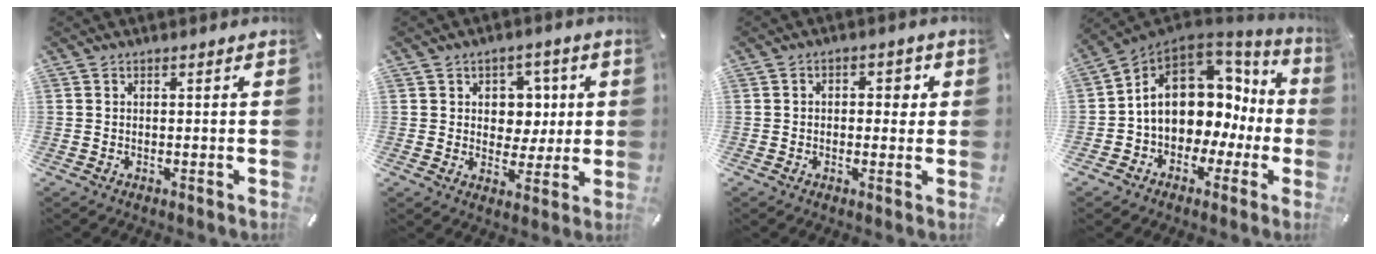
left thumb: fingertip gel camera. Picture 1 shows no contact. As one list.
[{"total": 7.2, "force": [1.5, 6.6, 2.6], "torque": [-0.026, -0.004, 0.025]}, {"total": 3.3, "force": [-0.3, 2.4, 2.2], "torque": [-0.021, 0.005, -0.017]}, {"total": 13.3, "force": [2.4, 10.6, 7.6], "torque": [-0.128, -0.018, 0.047]}]